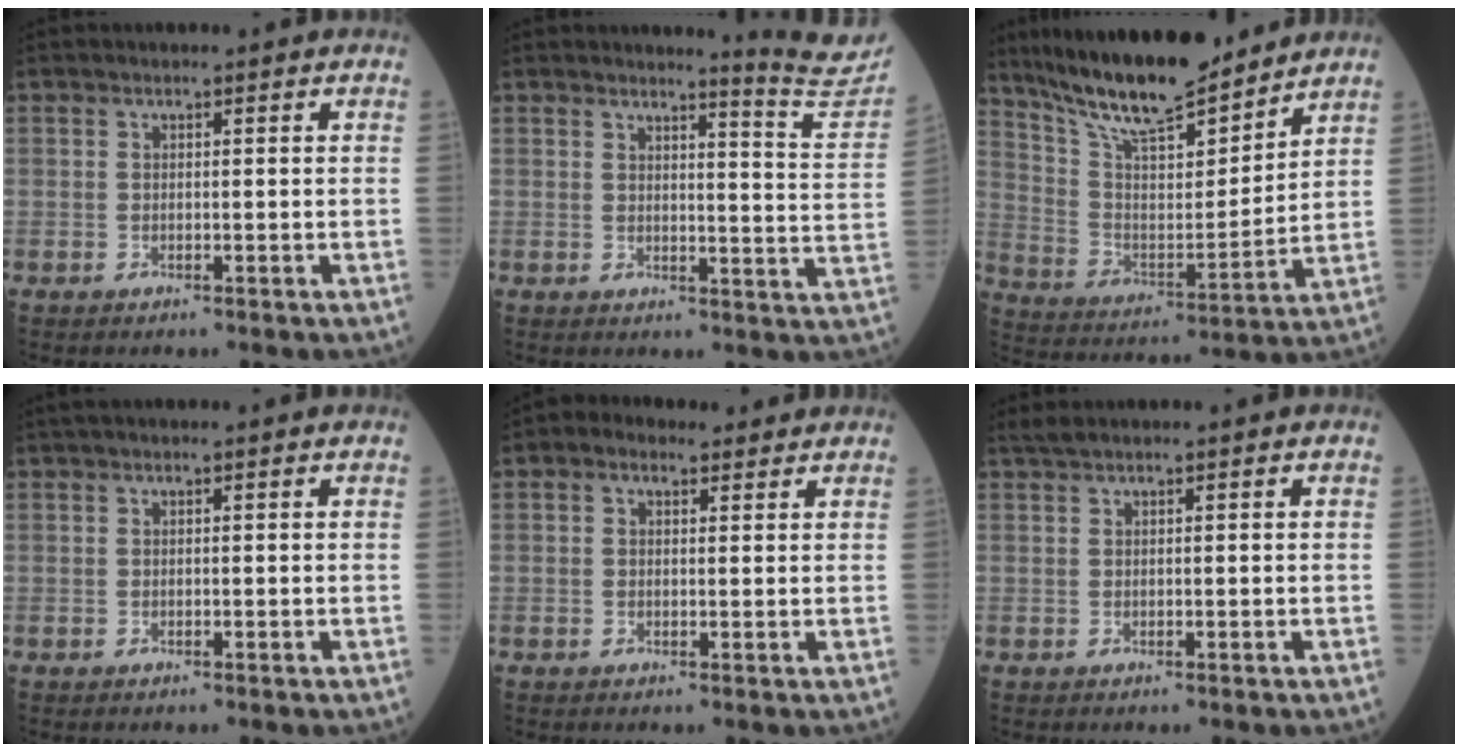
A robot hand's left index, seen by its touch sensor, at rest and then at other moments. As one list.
[{"total": 8.8, "force": [8.6, -2.1, 0.5], "torque": [-0.021, -0.094, 0.094]}, {"total": 17.3, "force": [14.9, 3.1, 8.3], "torque": [-0.145, 0.002, 0.269]}, {"total": 1.5, "force": [1.3, 0.0, 0.9], "torque": [-0.008, 0.028, 0.021]}, {"total": 3.3, "force": [2.0, 2.1, 1.6], "torque": [-0.036, 0.030, 0.033]}, {"total": 1.1, "force": [0.9, -0.2, 0.5], "torque": [-0.013, 0.014, 0.025]}]